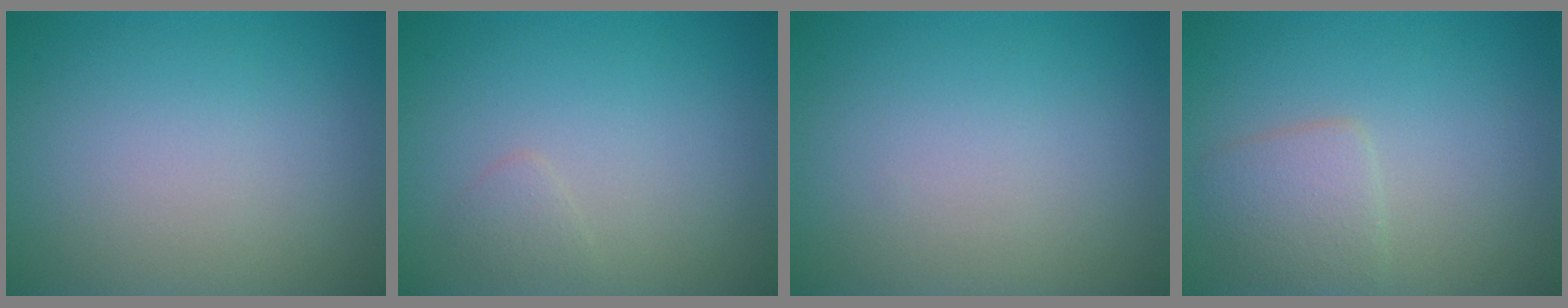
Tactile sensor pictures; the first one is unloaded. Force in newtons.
{"total": 0.8, "press": 0.8, "slide": 0.1}
{"total": 0.0}
{"total": 2.5, "press": 2.5, "slide": 0.1}